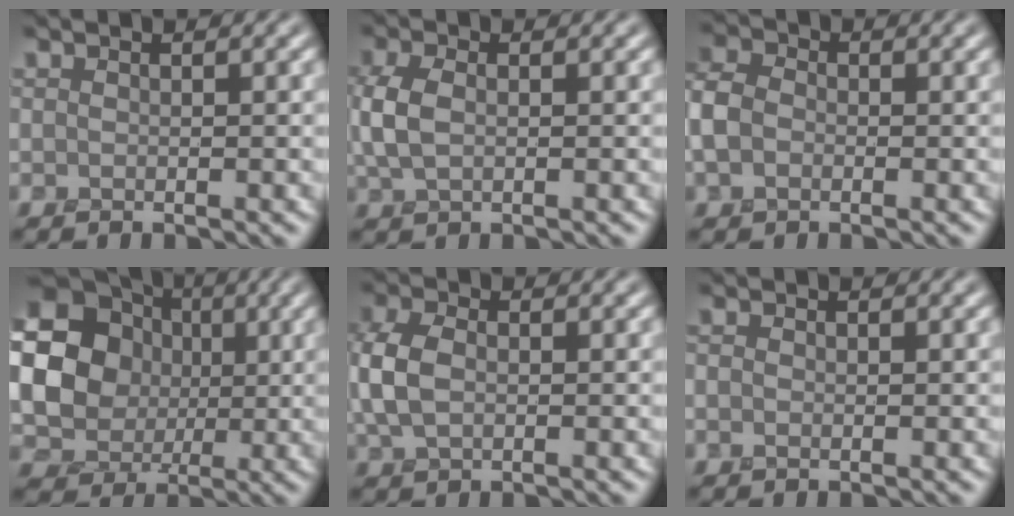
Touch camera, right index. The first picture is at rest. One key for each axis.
{"total": 2.6, "fx": 0.0, "fy": 1.5, "fz": 2.1, "tx": -0.060, "ty": 0.003, "tz": 0.001}
{"total": 3.1, "fx": -0.8, "fy": 2.4, "fz": 1.8, "tx": -0.050, "ty": 0.006, "tz": -0.020}
{"total": 20.3, "fx": 3.3, "fy": 18.7, "fz": 7.2, "tx": -0.202, "ty": 0.006, "tz": 0.029}
{"total": 3.6, "fx": -0.2, "fy": 2.3, "fz": 2.7, "tx": -0.076, "ty": 0.003, "tz": -0.006}
{"total": 0.0}